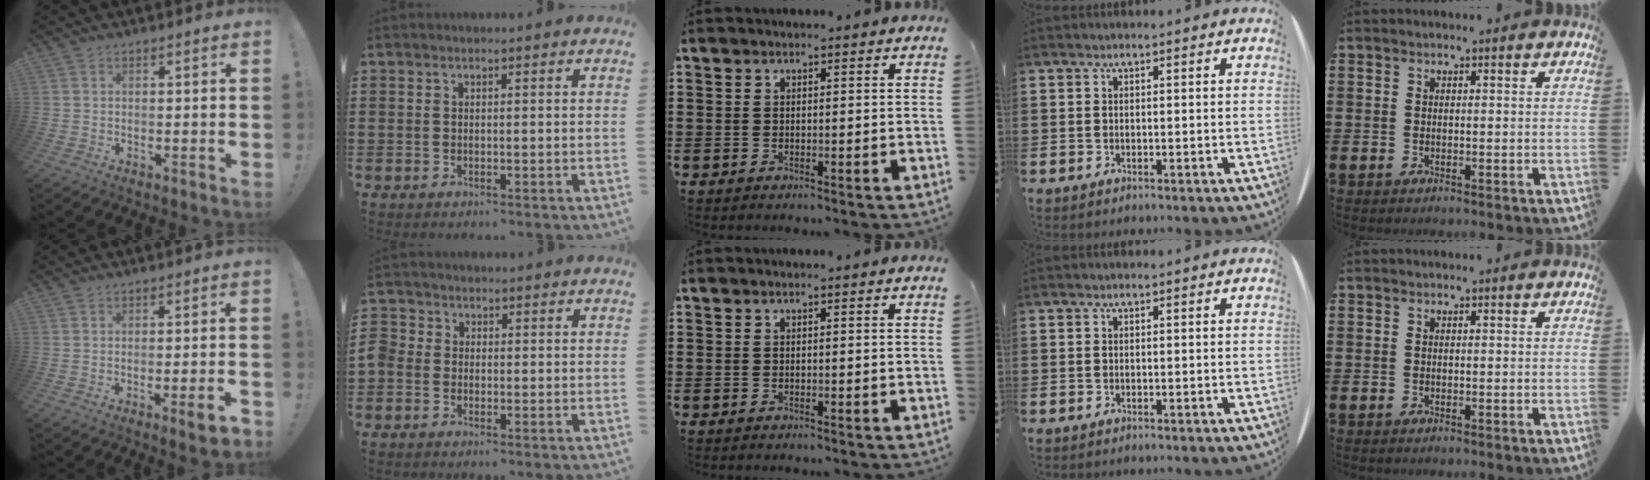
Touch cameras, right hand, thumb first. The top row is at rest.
{"thumb": {"total": 5.6, "force": [-2.1, 0.6, 5.2], "torque": [-0.072, 0.003, -0.031]}, "index": {"total": 1.7, "force": [-1.1, 1.3, 0.4], "torque": [-0.020, 0.003, -0.026]}}